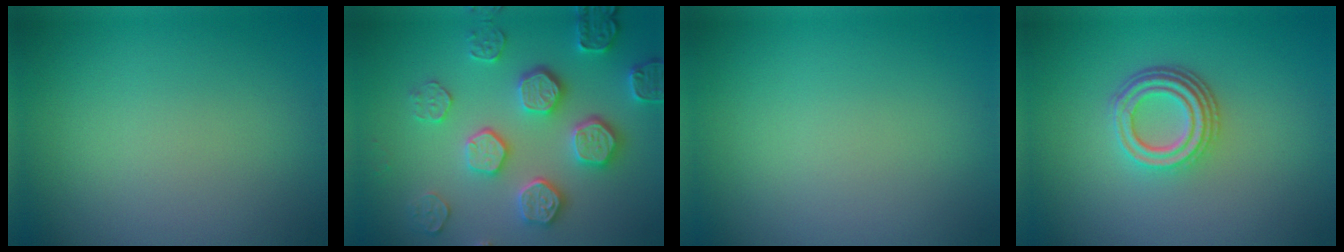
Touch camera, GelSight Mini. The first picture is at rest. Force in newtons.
{"total": 5.1, "press": 5.0, "slide": 1.1}
{"total": 0.0}
{"total": 4.2, "press": 3.1, "slide": 2.7}